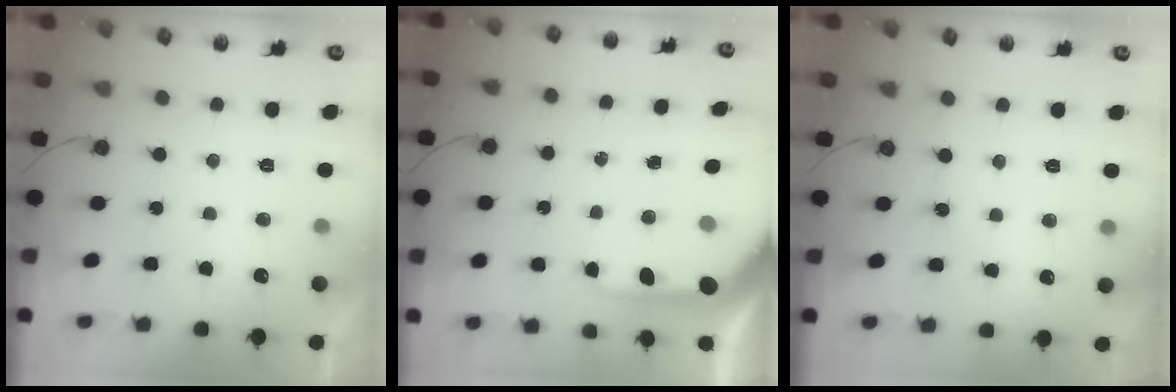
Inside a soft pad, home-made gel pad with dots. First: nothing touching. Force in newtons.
{"total": 9.2, "press": 9.1, "slide": 1.0}
{"total": 2.5, "press": 2.5, "slide": 0.4}